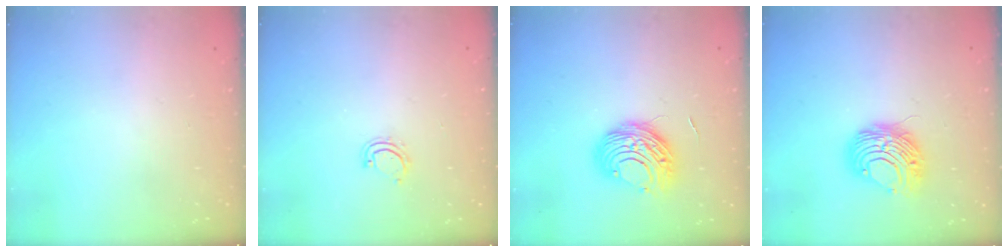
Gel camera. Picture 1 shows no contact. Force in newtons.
{"total": 4.5, "press": 4.4, "slide": 0.4}
{"total": 10.4, "press": 10.3, "slide": 1.0}
{"total": 9.1, "press": 9.1, "slide": 0.6}